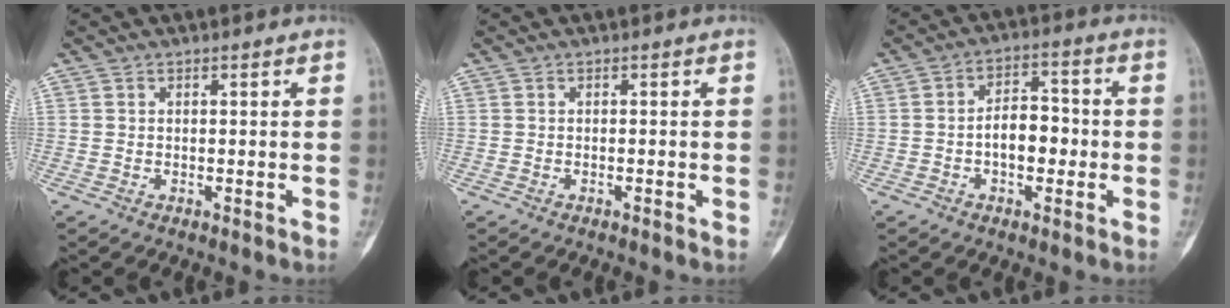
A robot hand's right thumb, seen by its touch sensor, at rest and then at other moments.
{"total": 0.5, "force": [-0.2, 0.2, 0.5], "torque": [-0.012, 0.000, -0.003]}
{"total": 7.4, "force": [-1.2, 4.5, 5.7], "torque": [-0.067, 0.026, -0.027]}